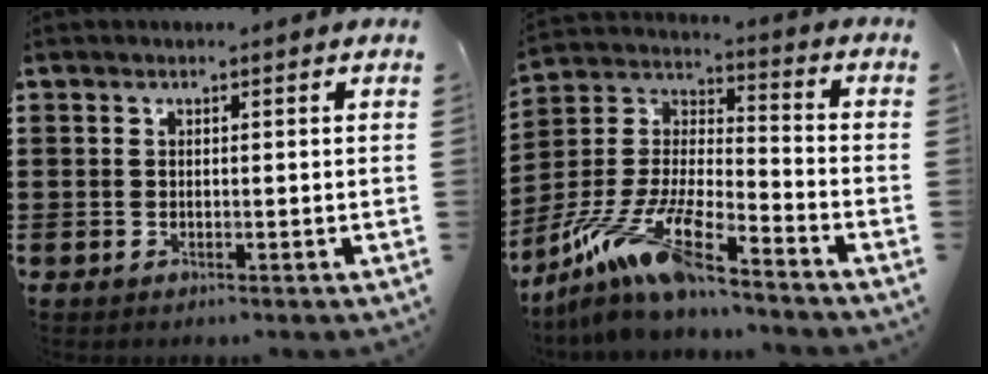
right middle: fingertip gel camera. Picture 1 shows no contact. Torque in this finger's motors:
{"motor_torque": [2.14, 0.00, 0.40, 0.21]}